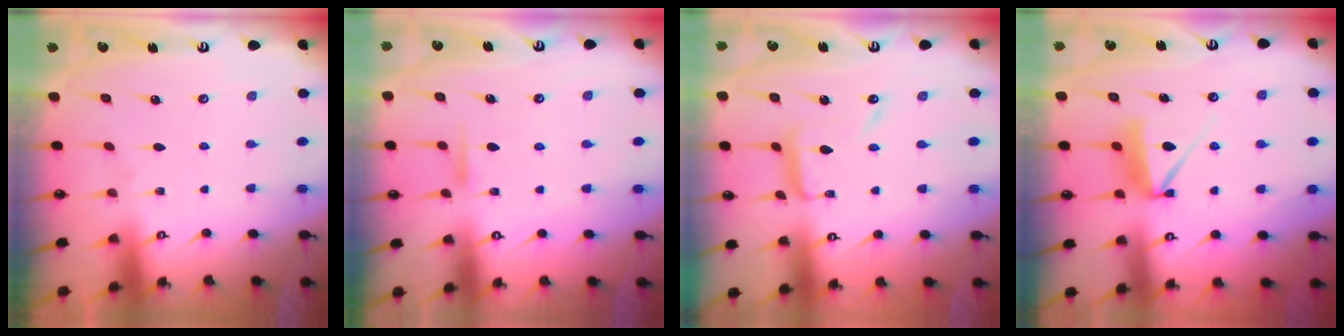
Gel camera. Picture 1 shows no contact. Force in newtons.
{"total": 6.4, "press": 6.4, "slide": 0.6}
{"total": 10.2, "press": 10.2, "slide": 0.9}
{"total": 9.5, "press": 9.4, "slide": 0.9}